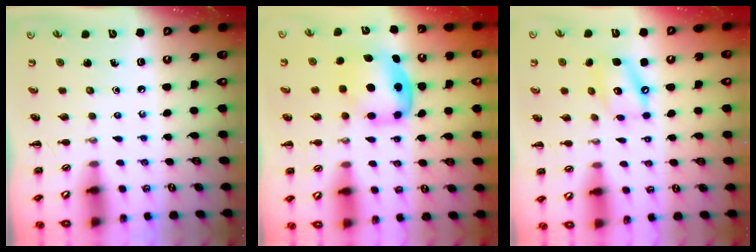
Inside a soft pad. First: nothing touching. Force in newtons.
{"total": 6.4, "press": 6.4, "slide": 0.6}
{"total": 11.5, "press": 11.2, "slide": 2.7}